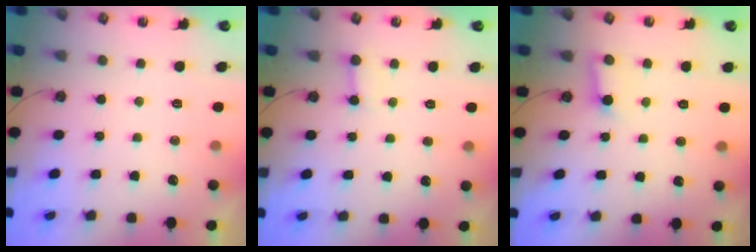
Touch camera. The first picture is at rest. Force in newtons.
{"total": 3.5, "press": 3.5, "slide": 0.1}
{"total": 3.3, "press": 3.3, "slide": 0.3}